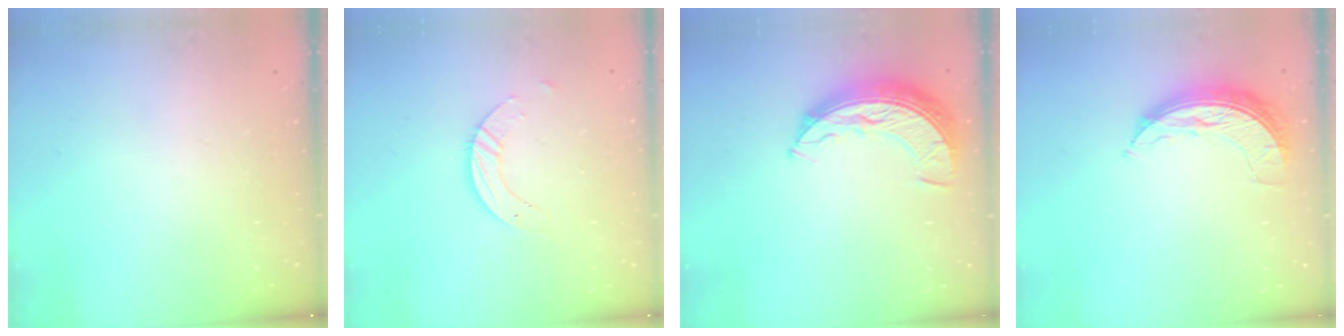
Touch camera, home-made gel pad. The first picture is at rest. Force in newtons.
{"total": 4.2, "press": 4.2, "slide": 0.3}
{"total": 10.5, "press": 10.5, "slide": 0.5}
{"total": 7.7, "press": 7.7, "slide": 0.3}